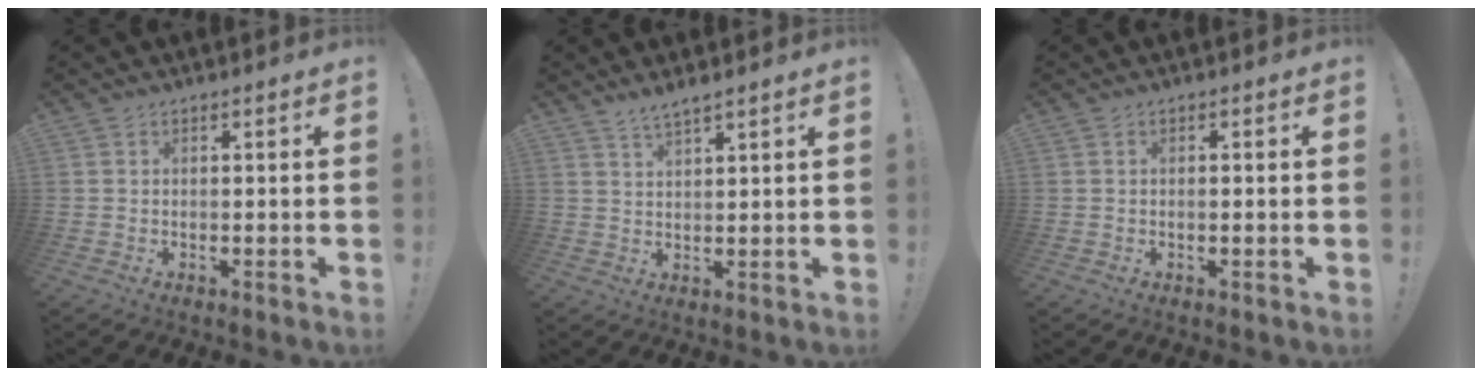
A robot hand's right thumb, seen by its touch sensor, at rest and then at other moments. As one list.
[{"total": 3.1, "force": [2.7, -0.2, 1.5], "torque": [-0.033, -0.016, 0.048]}, {"total": 0.6, "force": [-0.3, 0.0, 0.5], "torque": [0.000, -0.003, -0.008]}]